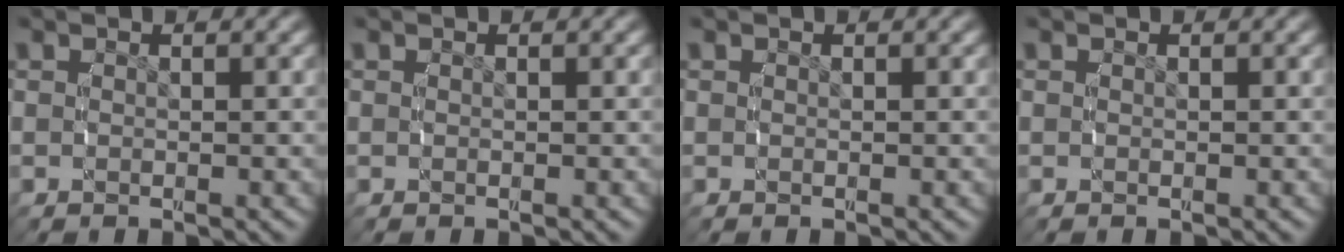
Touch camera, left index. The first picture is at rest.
{"total": 0.0}
{"total": 0.0}
{"total": 0.0}